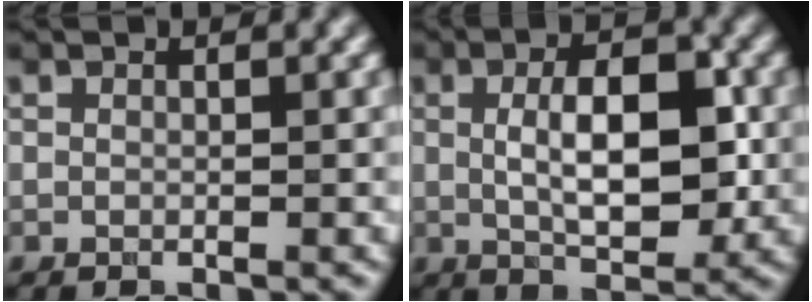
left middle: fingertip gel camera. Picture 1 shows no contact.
{"total": 6.8, "force": [0.2, 2.6, 6.2], "torque": [-0.100, 0.002, 0.001]}